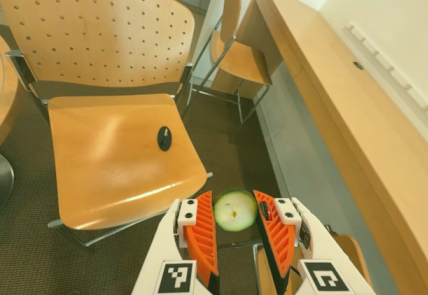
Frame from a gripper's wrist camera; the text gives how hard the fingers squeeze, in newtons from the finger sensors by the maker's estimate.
{"total": 7.7, "left": 7.3, "right": 8.0}